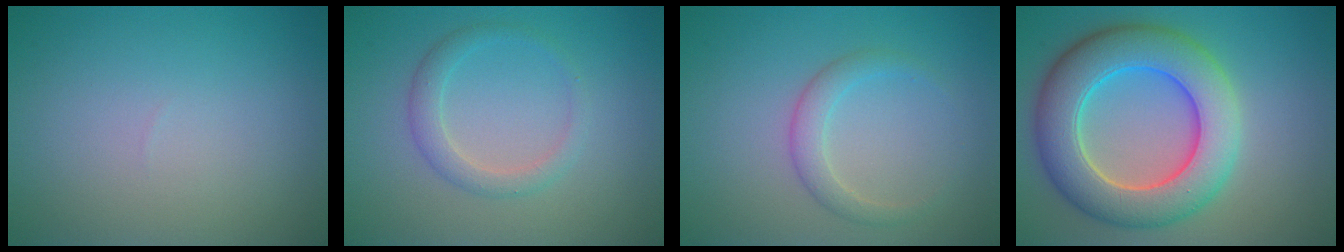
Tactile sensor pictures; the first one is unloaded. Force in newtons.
{"total": 2.2, "press": 2.2, "slide": 0.1}
{"total": 2.0, "press": 2.0, "slide": 0.1}
{"total": 9.2, "press": 9.2, "slide": 0.5}